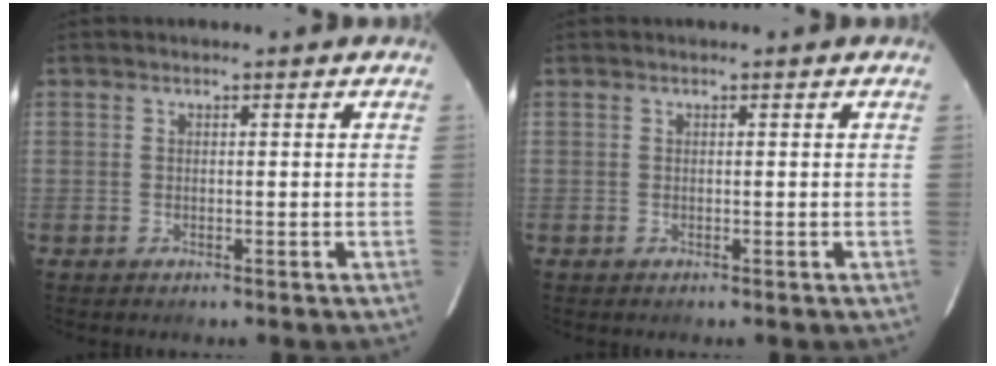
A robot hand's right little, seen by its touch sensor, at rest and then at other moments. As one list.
[{"total": 0.0}]